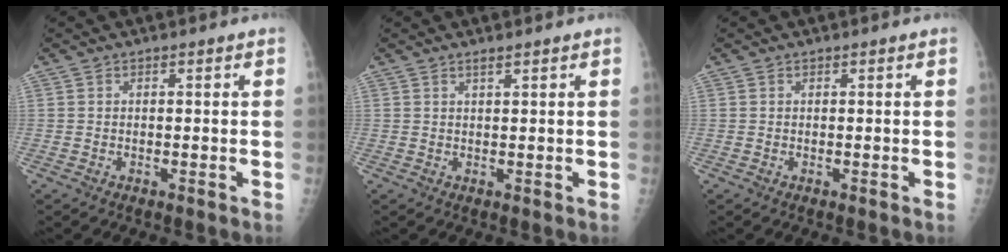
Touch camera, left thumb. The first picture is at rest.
{"total": 1.0, "force": [0.8, 0.0, 0.6], "torque": [-0.008, -0.006, 0.016]}
{"total": 0.0}